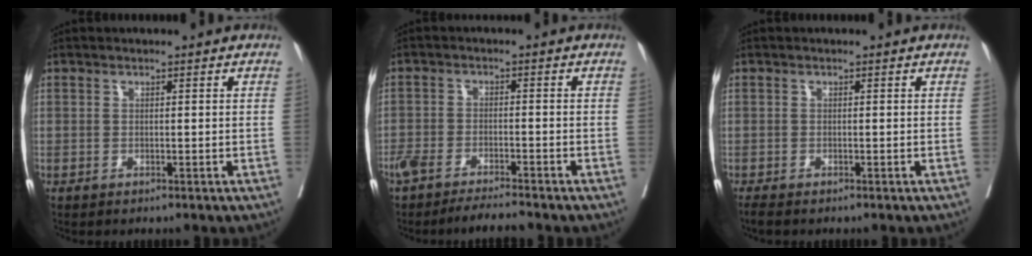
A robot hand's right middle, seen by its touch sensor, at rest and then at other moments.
{"total": 6.6, "force": [-6.0, 0.4, 2.8], "torque": [-0.044, -0.009, -0.101]}
{"total": 1.1, "force": [-1.0, 0.1, 0.5], "torque": [-0.017, -0.007, -0.019]}